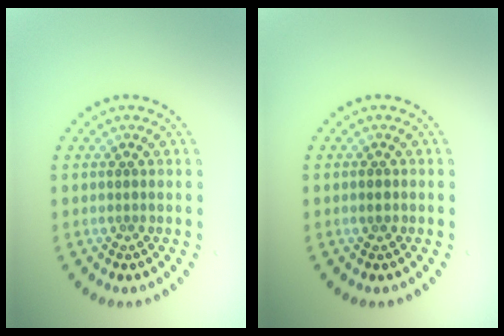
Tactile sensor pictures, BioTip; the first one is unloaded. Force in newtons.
{"total": 0.8, "press": 0.7, "slide": 0.4}